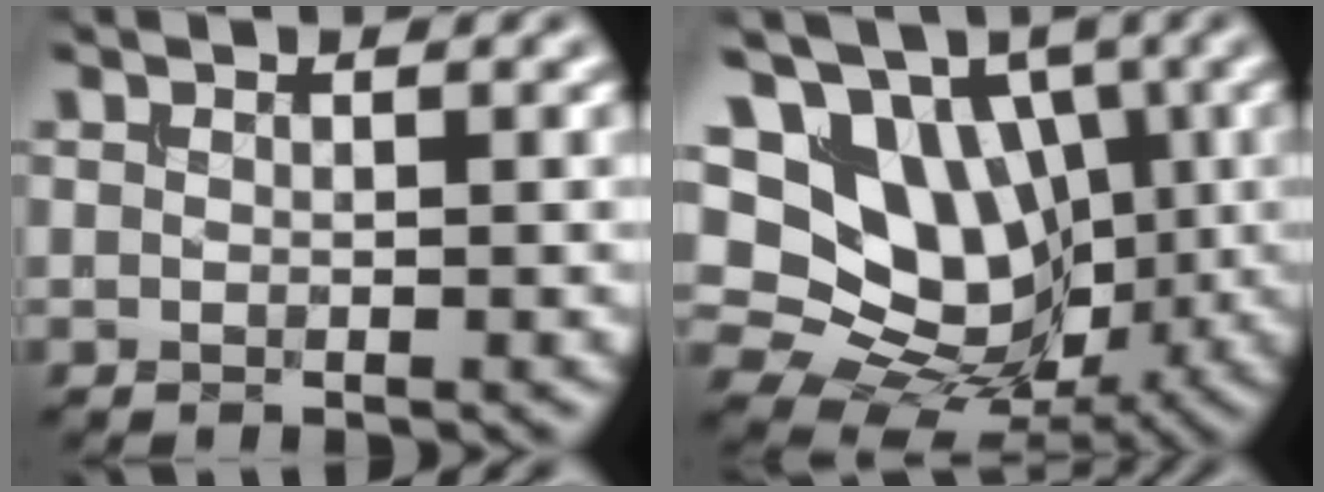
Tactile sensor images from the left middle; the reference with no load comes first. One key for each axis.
{"total": 14.6, "fx": 3.2, "fy": 11.7, "fz": 8.1, "tx": -0.163, "ty": 0.032, "tz": 0.042}